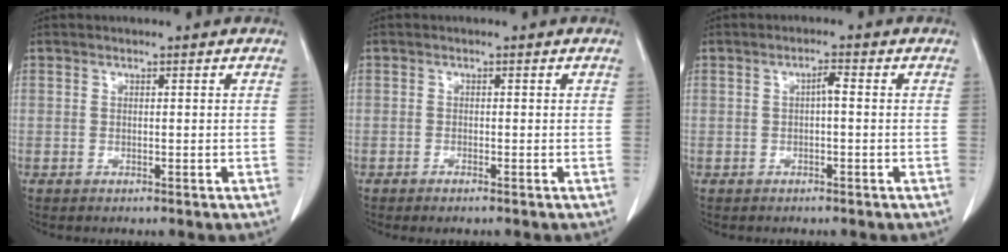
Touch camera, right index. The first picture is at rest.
{"total": 1.0, "force": [-0.7, 0.2, 0.6], "torque": [-0.012, -0.001, -0.010]}
{"total": 1.7, "force": [0.0, 0.3, 1.7], "torque": [-0.028, 0.006, 0.001]}